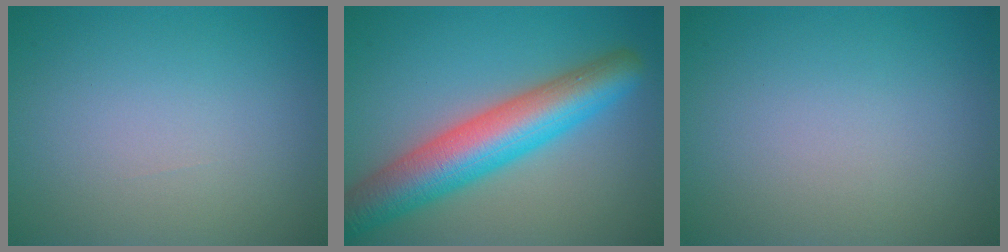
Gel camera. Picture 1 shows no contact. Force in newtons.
{"total": 8.7, "press": 8.7, "slide": 0.3}
{"total": 0.0}